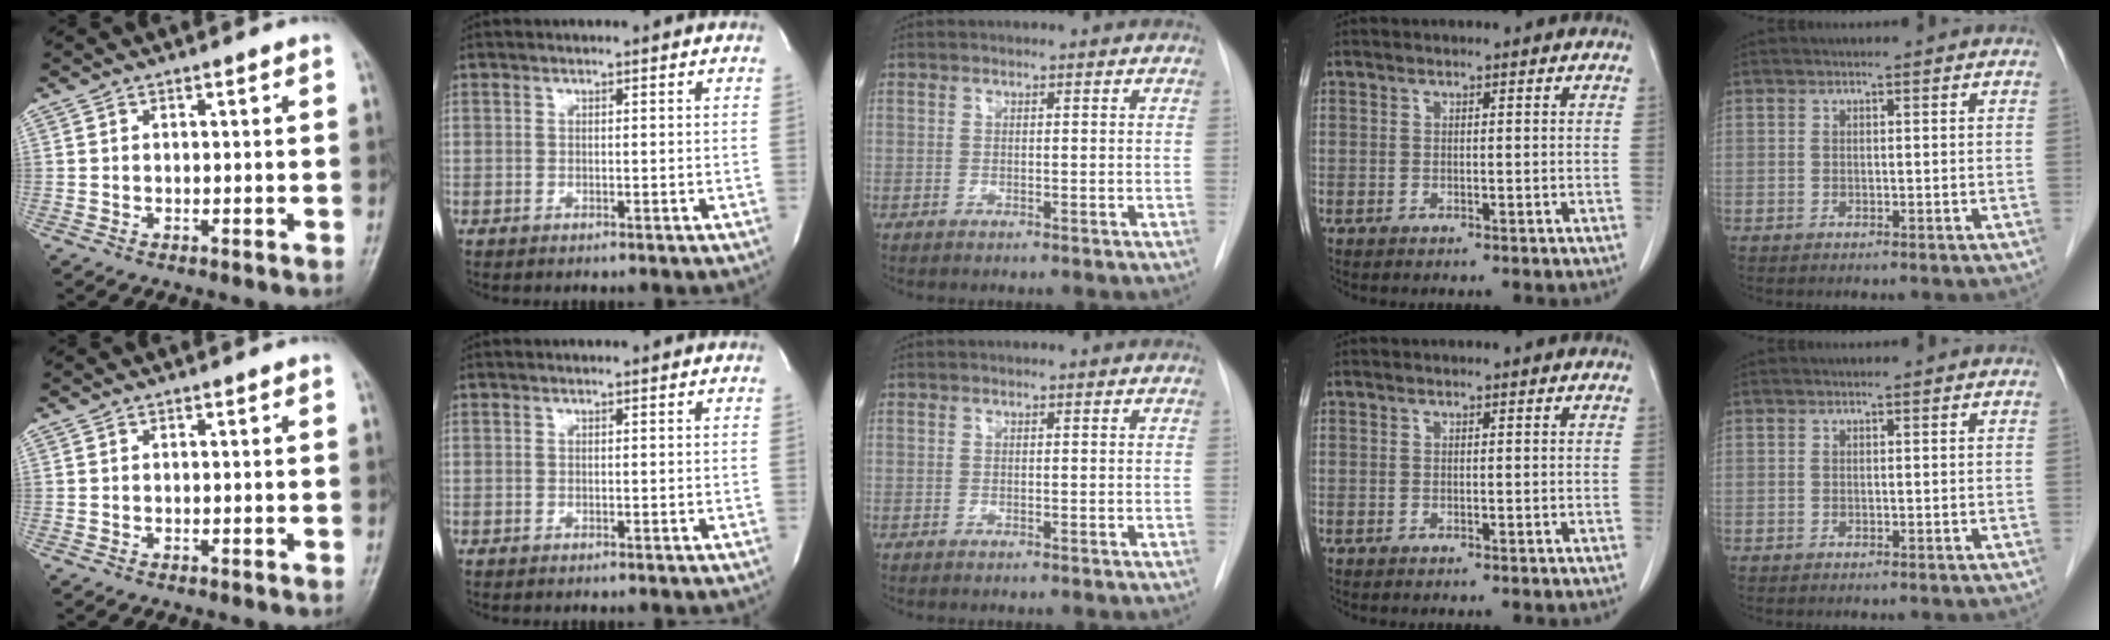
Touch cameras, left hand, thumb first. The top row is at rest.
{}